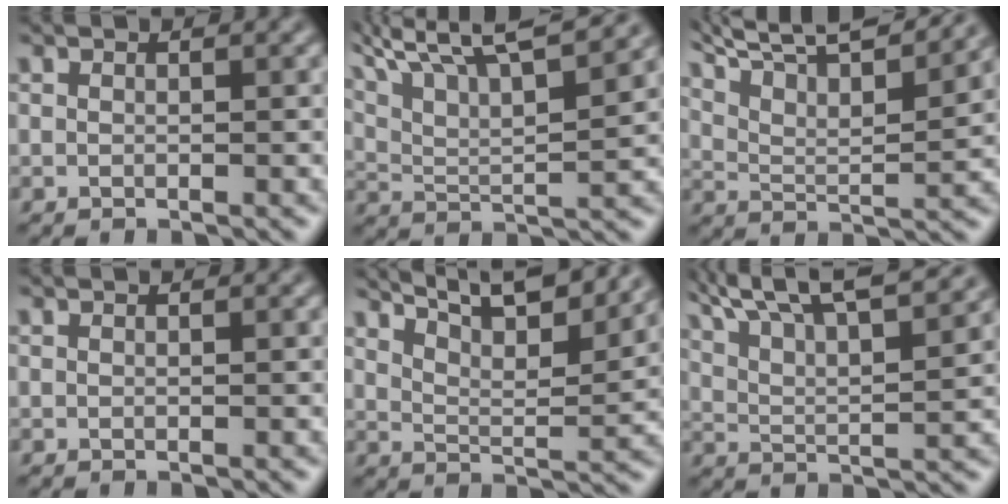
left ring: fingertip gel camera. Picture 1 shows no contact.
{"total": 13.8, "force": [9.4, 4.4, 9.1], "torque": [-0.183, 0.050, 0.132]}
{"total": 13.0, "force": [9.7, 3.9, 7.8], "torque": [-0.154, 0.035, 0.137]}
{"total": 0.0}
{"total": 11.4, "force": [9.2, 2.8, 6.2], "torque": [-0.116, 0.017, 0.115]}
{"total": 11.0, "force": [7.9, 3.2, 6.9], "torque": [-0.131, 0.029, 0.103]}